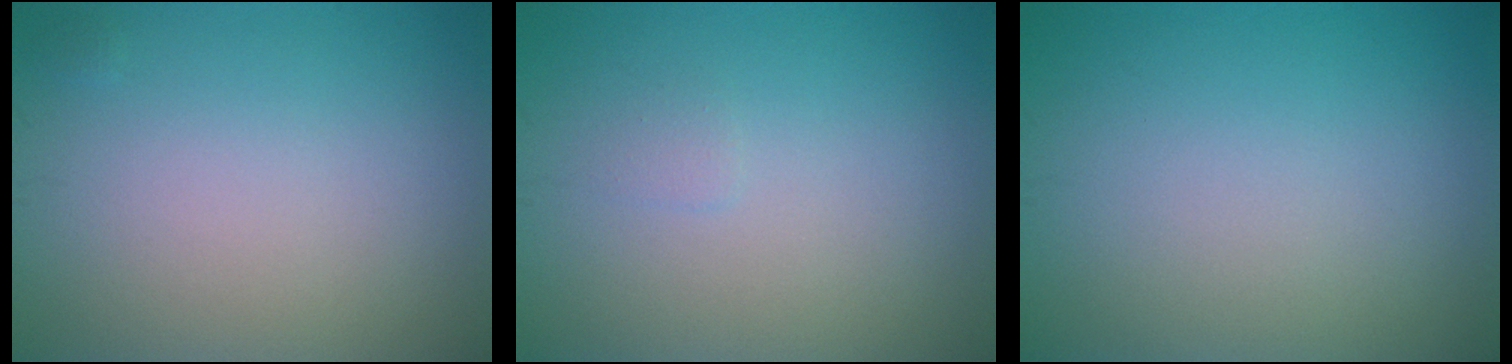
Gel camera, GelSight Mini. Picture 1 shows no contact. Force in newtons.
{"total": 0.5, "press": 0.5, "slide": 0.0}
{"total": 0.0}